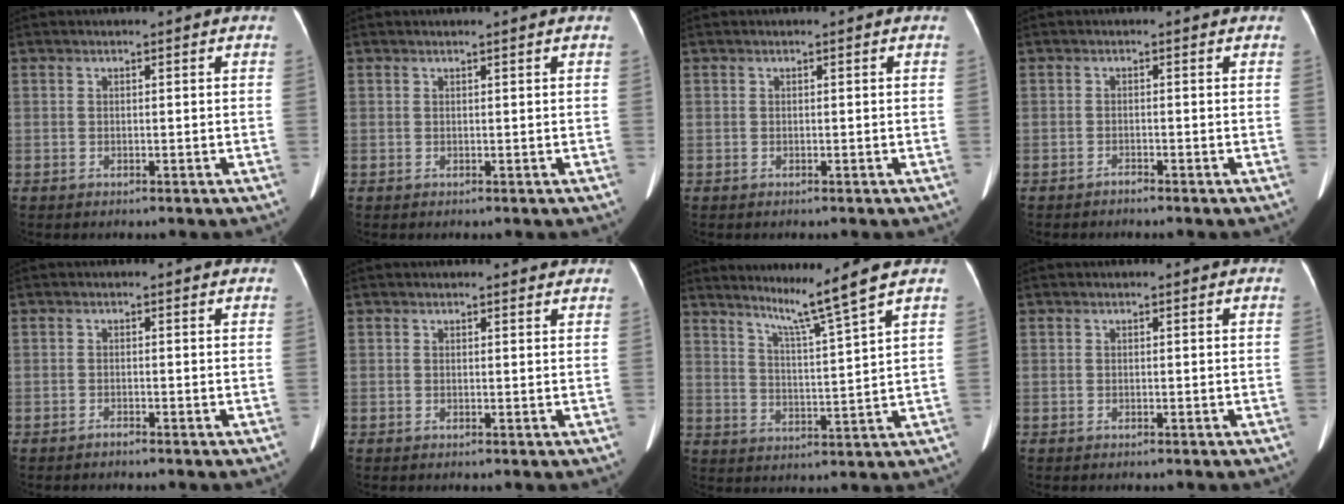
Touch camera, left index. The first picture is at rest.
{"total": 1.3, "force": [1.2, -0.3, 0.5], "torque": [-0.006, -0.006, 0.014]}
{"total": 0.0}
{"total": 1.0, "force": [-1.0, 0.1, -0.1], "torque": [0.003, -0.018, -0.021]}
{"total": 0.7, "force": [-0.7, 0.1, 0.0], "torque": [0.000, -0.011, -0.016]}
{"total": 4.9, "force": [4.6, 1.1, 1.4], "torque": [-0.009, -0.004, 0.042]}
{"total": 7.4, "force": [5.7, -2.9, 3.7], "torque": [-0.065, -0.041, 0.103]}
{"total": 0.0}